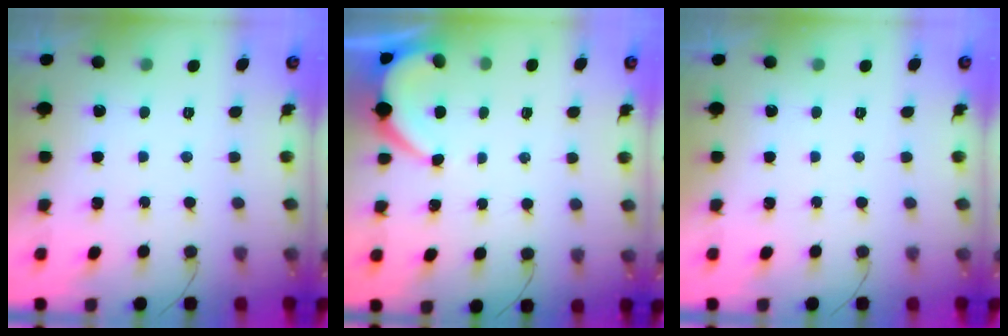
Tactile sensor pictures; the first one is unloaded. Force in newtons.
{"total": 3.4, "press": 3.3, "slide": 0.3}
{"total": 0.0}